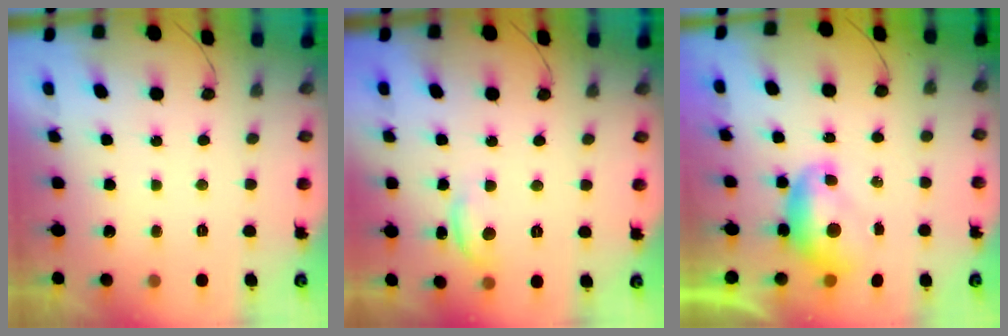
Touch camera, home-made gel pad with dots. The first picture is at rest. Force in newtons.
{"total": 8.4, "press": 8.4, "slide": 0.6}
{"total": 7.7, "press": 7.7, "slide": 0.3}